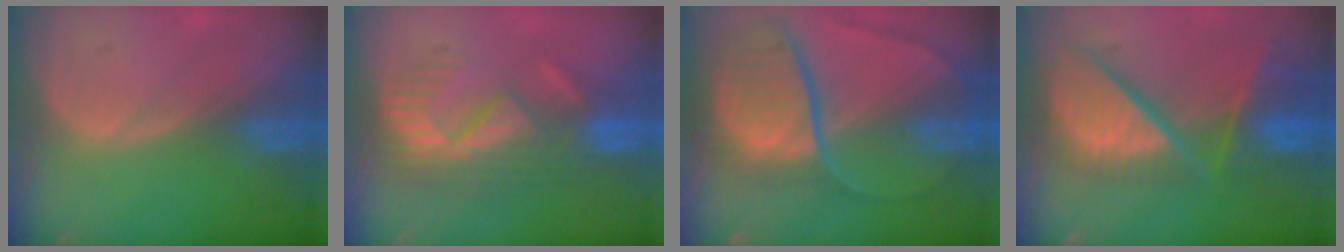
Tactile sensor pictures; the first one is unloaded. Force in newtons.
{"total": 9.0, "press": 8.1, "slide": 4.0}
{"total": 10.8, "press": 9.0, "slide": 6.0}
{"total": 12.1, "press": 9.9, "slide": 7.0}